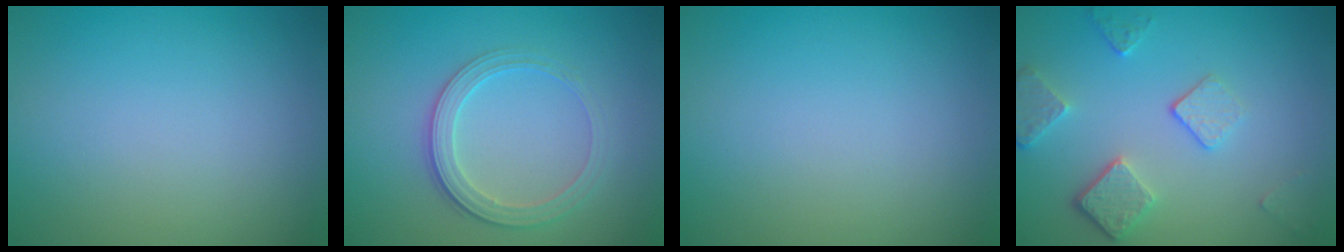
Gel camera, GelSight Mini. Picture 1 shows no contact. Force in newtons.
{"total": 2.8, "press": 2.6, "slide": 1.1}
{"total": 0.0}
{"total": 3.9, "press": 2.9, "slide": 2.5}